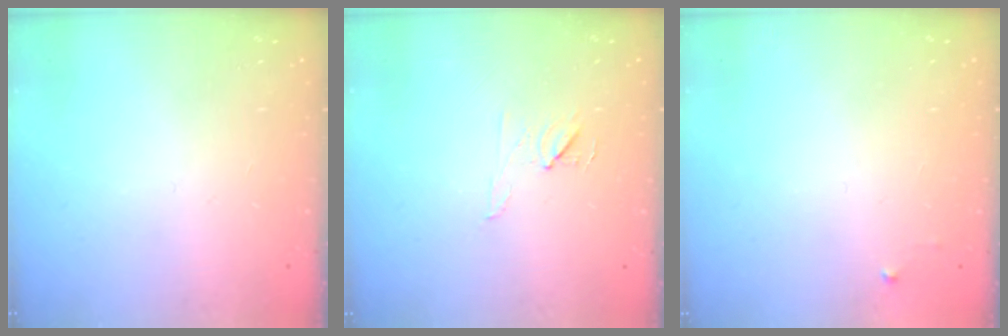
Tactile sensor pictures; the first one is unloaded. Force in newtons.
{"total": 5.9, "press": 5.9, "slide": 0.9}
{"total": 2.5, "press": 2.5, "slide": 0.4}